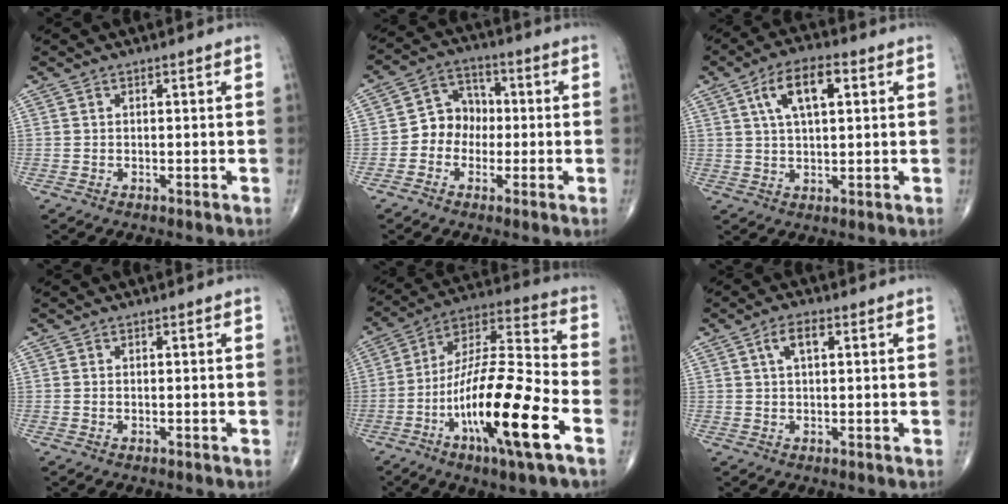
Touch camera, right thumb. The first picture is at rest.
{"total": 7.3, "force": [-1.2, 6.3, 3.5], "torque": [-0.024, 0.032, -0.038]}
{"total": 9.4, "force": [3.2, 4.1, 7.8], "torque": [-0.135, 0.007, 0.055]}
{"total": 0.0}
{"total": 21.6, "force": [-8.6, 4.1, 19.4], "torque": [-0.381, 0.039, -0.150]}
{"total": 3.9, "force": [1.4, 1.7, 3.2], "torque": [-0.060, 0.009, 0.026]}